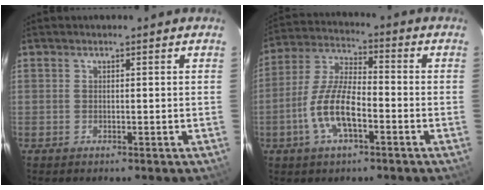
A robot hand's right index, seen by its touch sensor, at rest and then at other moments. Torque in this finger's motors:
{"motor_torque": [0.94, -0.42, 0.66, 0.21]}